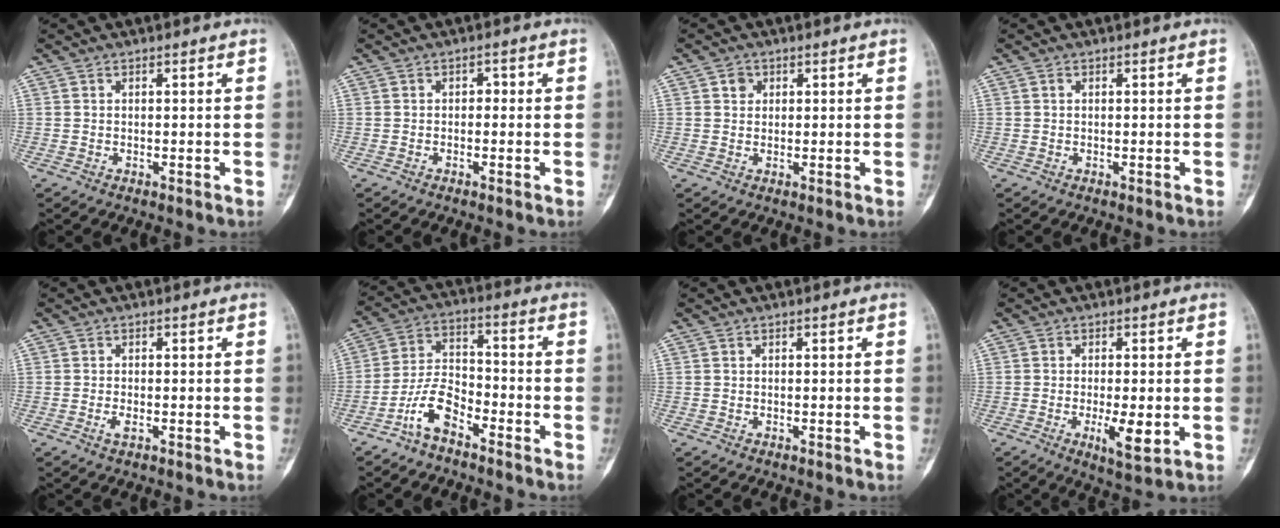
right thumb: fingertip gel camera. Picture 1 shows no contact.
{"total": 1.1, "force": [-0.2, 0.8, 0.7], "torque": [0.004, 0.006, -0.011]}
{"total": 2.0, "force": [0.7, 1.7, 0.6], "torque": [0.001, -0.001, 0.007]}
{"total": 0.0}
{"total": 1.5, "force": [-0.5, 0.6, 1.2], "torque": [-0.025, -0.001, -0.012]}
{"total": 8.1, "force": [-5.2, 3.7, 4.9], "torque": [-0.097, 0.049, -0.111]}
{"total": 0.0}
{"total": 6.0, "force": [-1.3, 1.8, 5.6], "torque": [-0.091, -0.013, -0.017]}